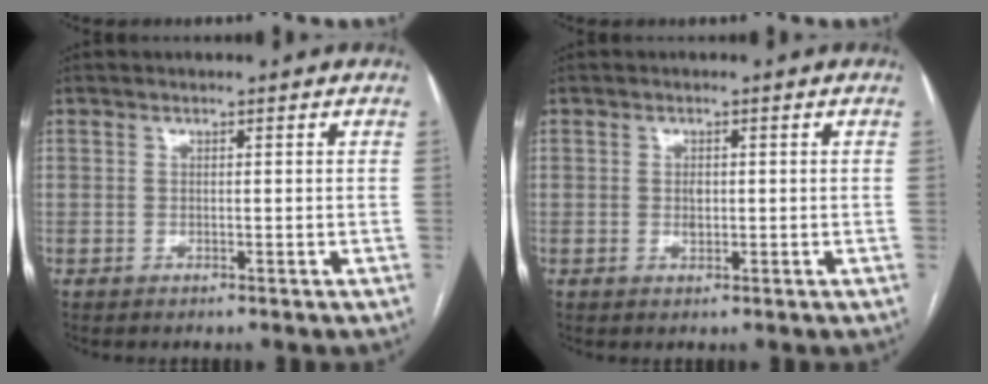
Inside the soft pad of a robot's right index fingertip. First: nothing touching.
{"total": 1.3, "force": [0.0, 0.7, 1.0], "torque": [-0.019, 0.000, 0.001]}